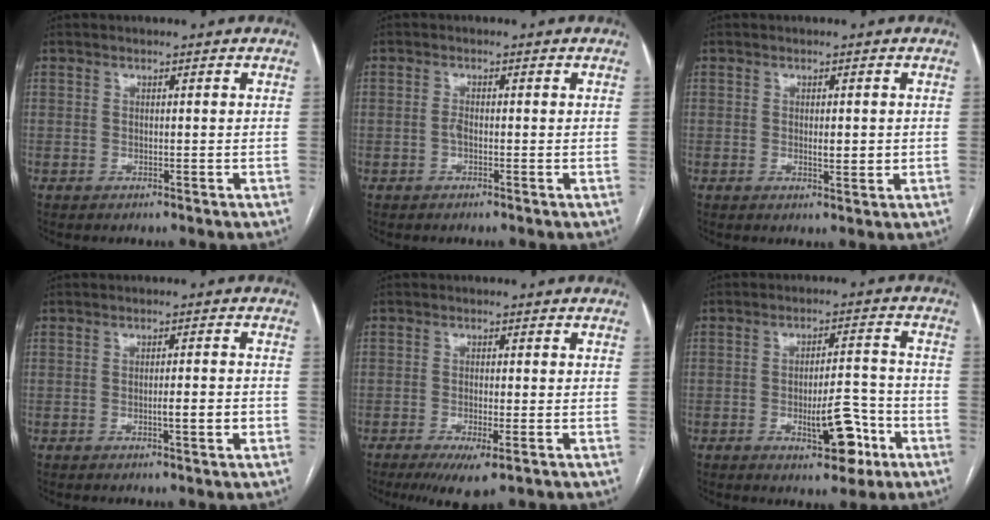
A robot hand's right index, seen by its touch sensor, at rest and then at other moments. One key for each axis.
{"total": 1.0, "fx": -0.4, "fy": 0.3, "fz": 0.9, "tx": -0.018, "ty": 0.002, "tz": -0.009}
{"total": 2.5, "fx": -0.1, "fy": 0.8, "fz": 2.3, "tx": -0.036, "ty": -0.003, "tz": 0.001}
{"total": 3.3, "fx": -0.9, "fy": 0.3, "fz": 3.1, "tx": -0.049, "ty": -0.001, "tz": -0.013}
{"total": 5.4, "fx": -2.9, "fy": 0.9, "fz": 4.5, "tx": -0.078, "ty": -0.014, "tz": -0.046}
{"total": 8.4, "fx": -3.7, "fy": 2.7, "fz": 7.1, "tx": -0.102, "ty": 0.009, "tz": -0.049}